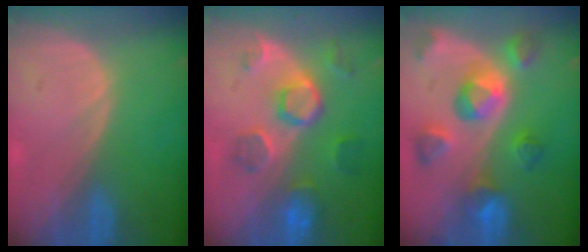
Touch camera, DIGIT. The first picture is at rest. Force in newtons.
{"total": 8.6, "press": 7.7, "slide": 3.8}
{"total": 9.9, "press": 8.8, "slide": 4.6}